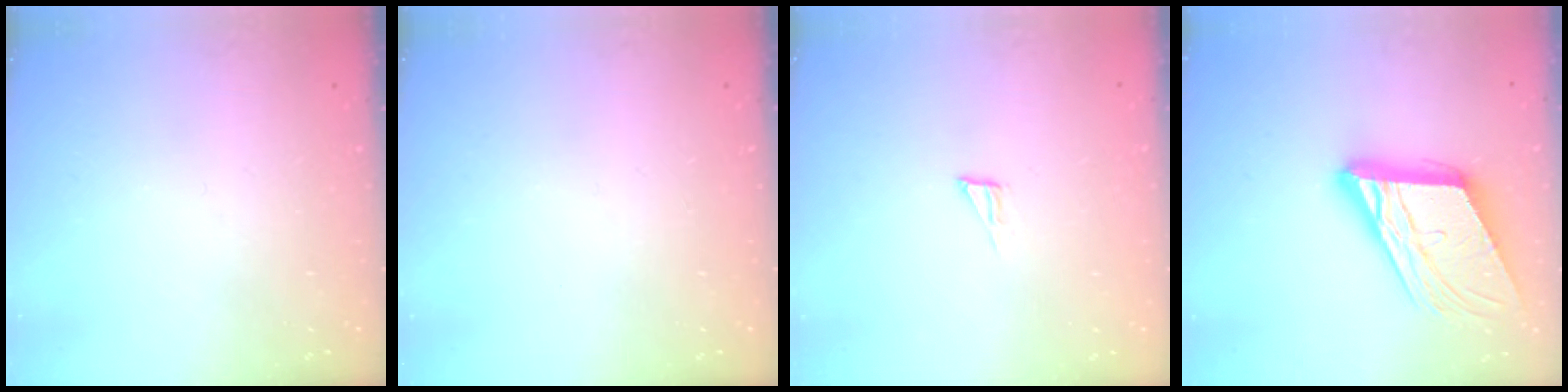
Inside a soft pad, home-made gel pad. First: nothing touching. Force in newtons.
{"total": 0.0}
{"total": 3.4, "press": 3.4, "slide": 0.3}
{"total": 18.2, "press": 18.0, "slide": 2.7}